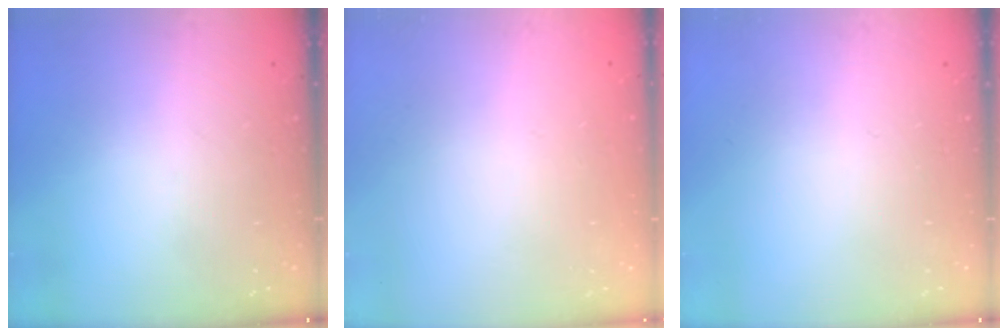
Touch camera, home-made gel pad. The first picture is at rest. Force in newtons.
{"total": 0.0}
{"total": 0.0}